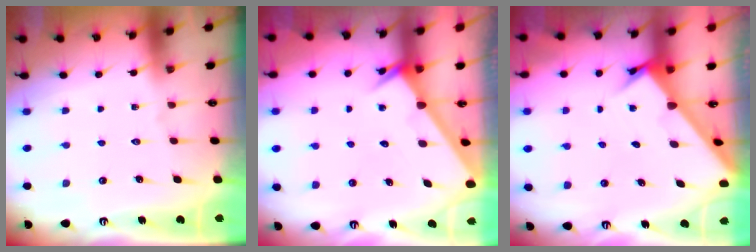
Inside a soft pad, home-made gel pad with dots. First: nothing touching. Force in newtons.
{"total": 2.6, "press": 2.6, "slide": 0.0}
{"total": 2.5, "press": 2.5, "slide": 0.3}